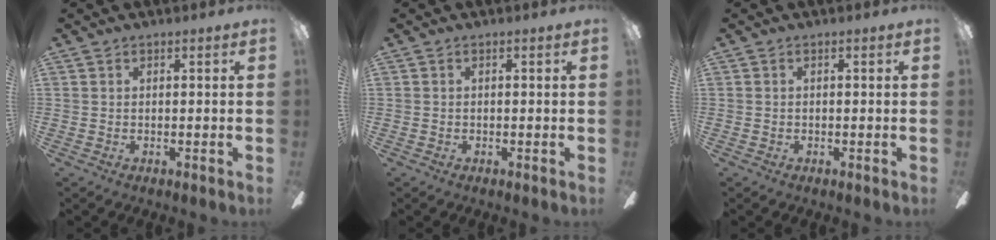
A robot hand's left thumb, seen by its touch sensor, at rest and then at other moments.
{"total": 0.0}
{"total": 0.0}